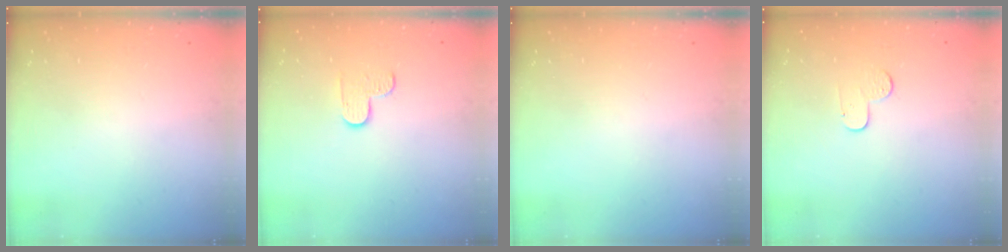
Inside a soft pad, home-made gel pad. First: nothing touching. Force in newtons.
{"total": 4.2, "press": 4.1, "slide": 0.4}
{"total": 0.0}
{"total": 5.9, "press": 5.8, "slide": 0.6}